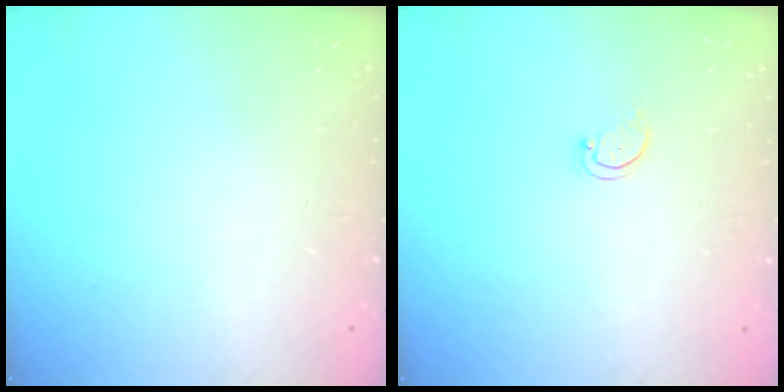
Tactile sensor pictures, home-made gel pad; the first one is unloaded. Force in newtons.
{"total": 1.6, "press": 1.6, "slide": 0.4}